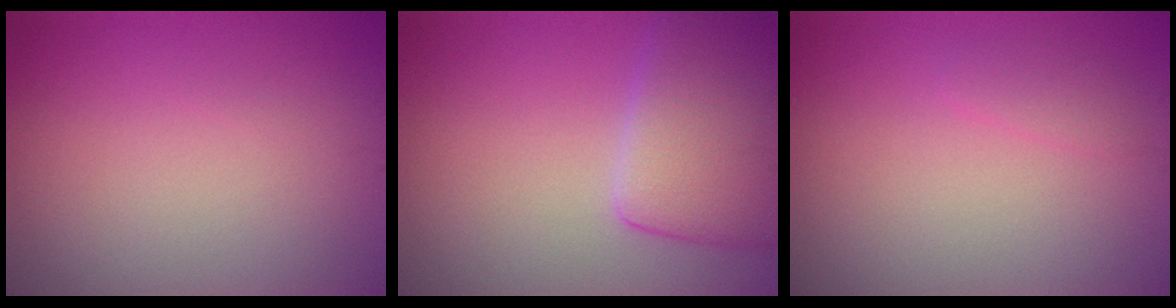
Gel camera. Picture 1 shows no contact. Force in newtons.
{"total": 6.2, "press": 6.2, "slide": 0.4}
{"total": 0.9, "press": 0.9, "slide": 0.1}